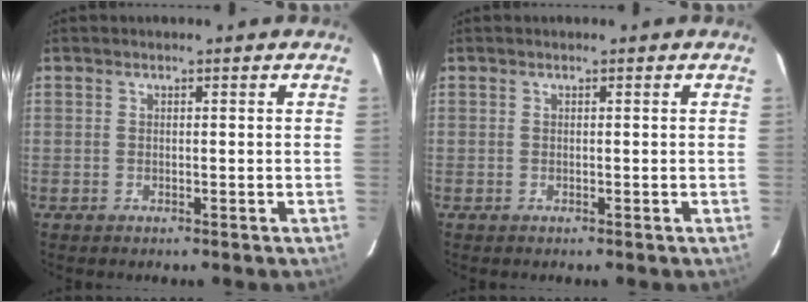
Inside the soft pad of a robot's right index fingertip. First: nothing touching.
{"total": 0.0}